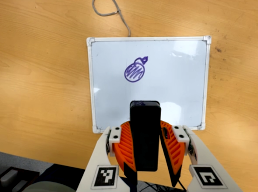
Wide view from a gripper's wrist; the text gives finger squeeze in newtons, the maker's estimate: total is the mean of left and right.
{"total": 9.7, "left": 8.1, "right": 11.3}